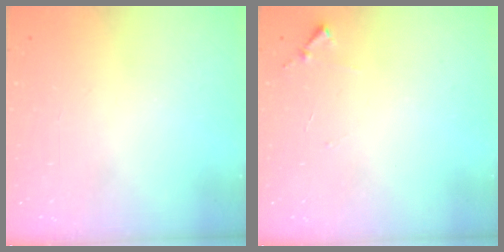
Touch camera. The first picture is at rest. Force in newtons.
{"total": 6.8, "press": 6.8, "slide": 0.6}